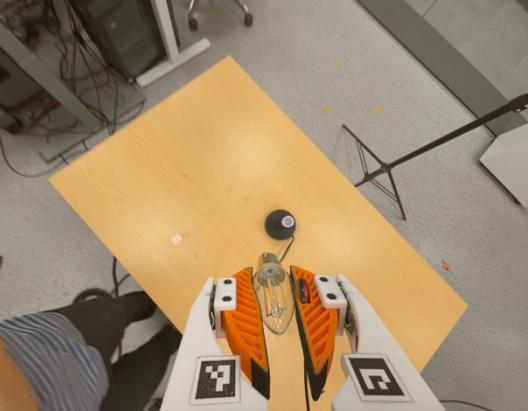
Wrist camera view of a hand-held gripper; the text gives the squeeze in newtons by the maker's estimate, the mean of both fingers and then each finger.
{"total": 20.7, "left": 24.1, "right": 17.3}